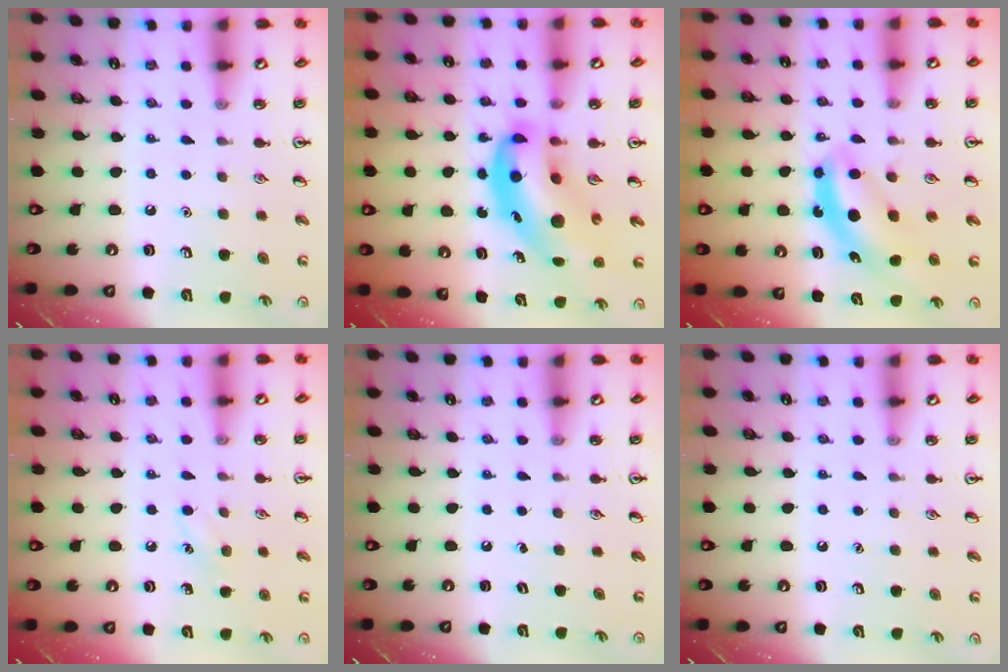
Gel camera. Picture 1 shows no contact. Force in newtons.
{"total": 12.7, "press": 12.1, "slide": 3.8}
{"total": 5.3, "press": 5.2, "slide": 1.2}
{"total": 5.4, "press": 5.1, "slide": 1.6}
{"total": 0.0}
{"total": 0.0}